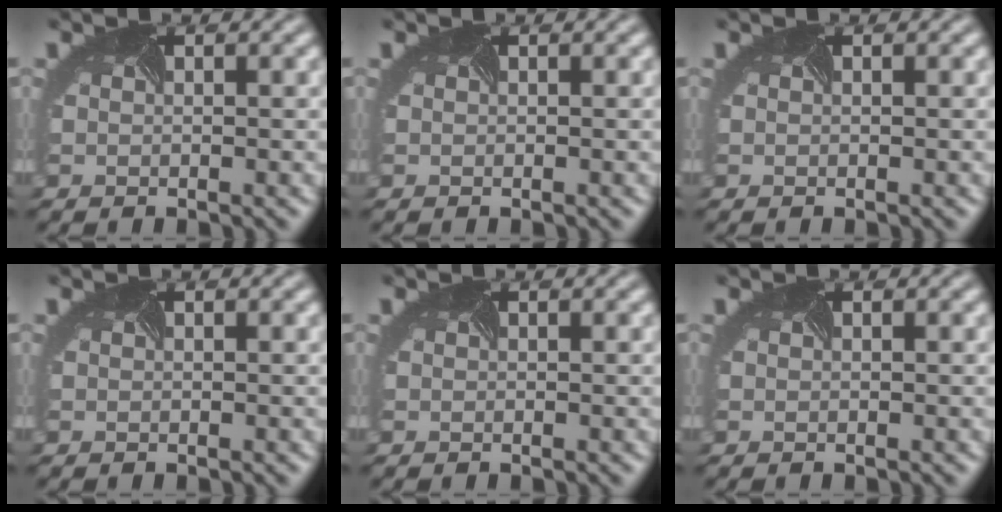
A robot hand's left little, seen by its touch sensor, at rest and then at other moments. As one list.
[{"total": 0.0}, {"total": 0.0}, {"total": 0.0}, {"total": 0.0}, {"total": 0.0}]